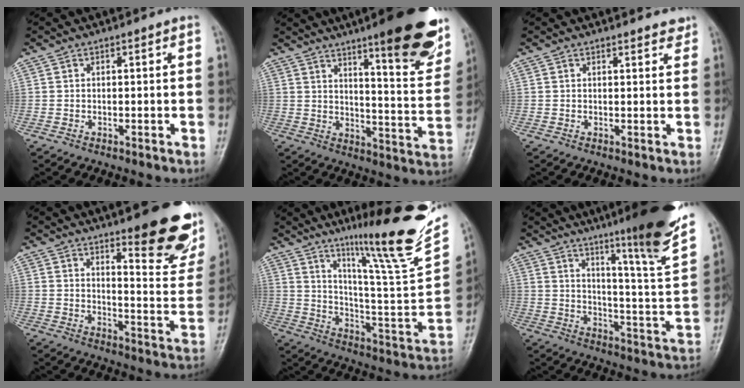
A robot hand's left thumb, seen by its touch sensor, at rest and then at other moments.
{"total": 19.9, "force": [12.8, 3.7, 14.8], "torque": [-0.163, -0.072, 0.177]}
{"total": 2.1, "force": [1.9, 0.7, 0.5], "torque": [0.003, -0.012, 0.017]}
{"total": 16.1, "force": [10.9, 4.1, 11.1], "torque": [-0.097, -0.083, 0.142]}
{"total": 25.0, "force": [17.0, 2.6, 18.2], "torque": [-0.245, -0.094, 0.266]}
{"total": 21.6, "force": [15.1, 1.4, 15.3], "torque": [-0.196, -0.081, 0.214]}